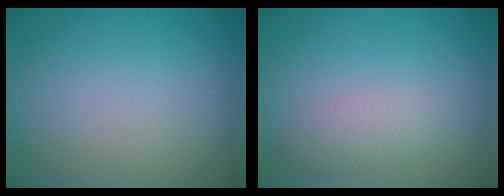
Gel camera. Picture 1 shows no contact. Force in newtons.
{"total": 2.0, "press": 2.0, "slide": 0.1}